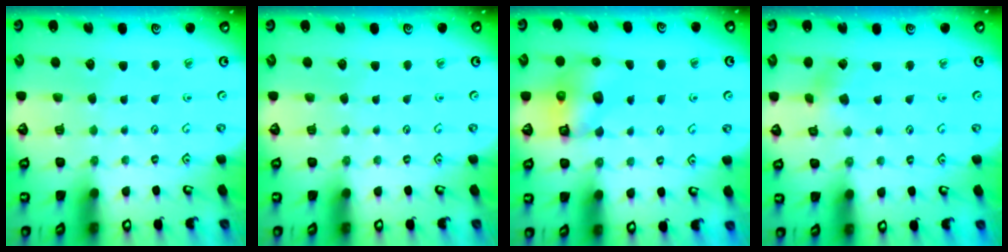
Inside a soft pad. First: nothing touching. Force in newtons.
{"total": 0.0}
{"total": 6.0, "press": 6.0, "slide": 0.7}
{"total": 2.3, "press": 2.1, "slide": 0.7}